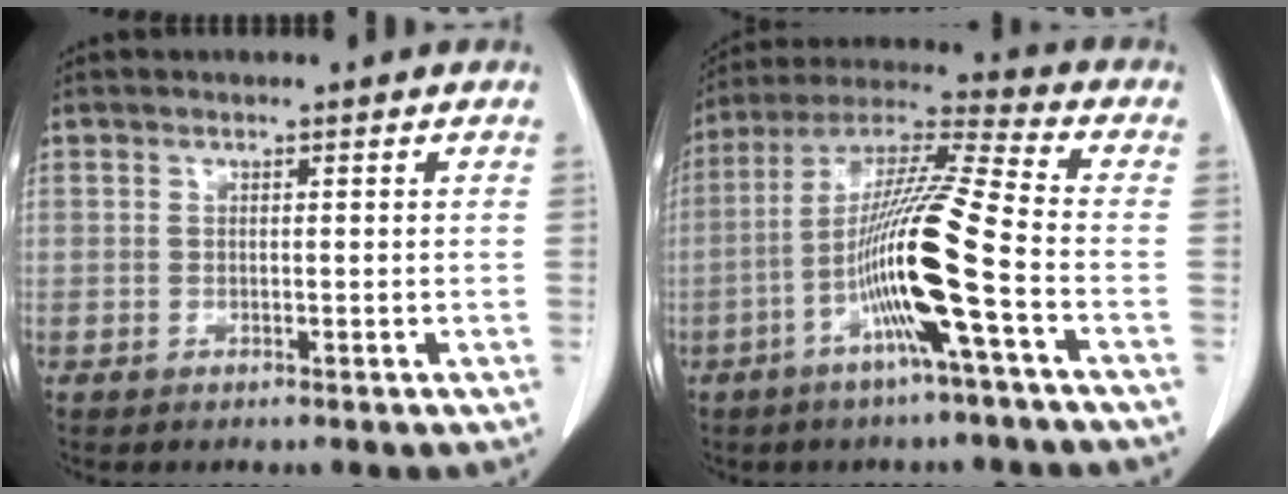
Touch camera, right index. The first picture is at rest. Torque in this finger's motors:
{"motor_torque": [2.14, 0.00, 1.05, 0.21]}